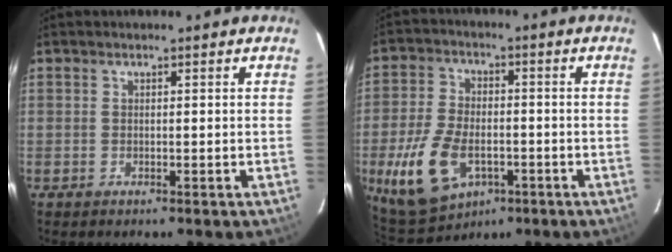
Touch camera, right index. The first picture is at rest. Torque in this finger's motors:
{"motor_torque": [0.88, -0.69, 0.82, 0.20]}